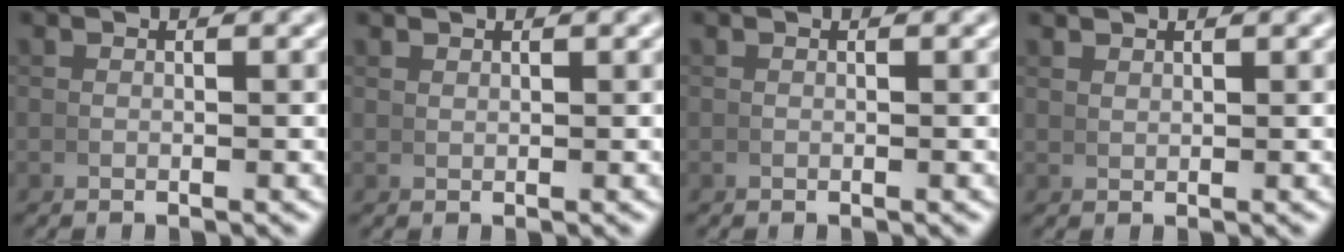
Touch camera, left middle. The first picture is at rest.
{"total": 0.9, "force": [0.8, -0.2, 0.1], "torque": [0.004, 0.001, 0.020]}
{"total": 0.0}
{"total": 1.2, "force": [1.2, -0.1, 0.2], "torque": [0.002, 0.002, 0.029]}